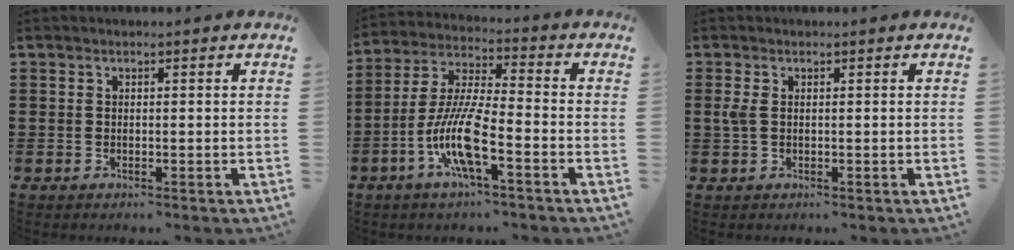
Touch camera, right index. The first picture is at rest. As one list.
[{"total": 10.1, "force": [-4.6, 1.7, 8.9], "torque": [-0.207, -0.015, -0.094]}, {"total": 2.1, "force": [0.2, 1.0, 1.9], "torque": [-0.055, 0.000, -0.003]}]